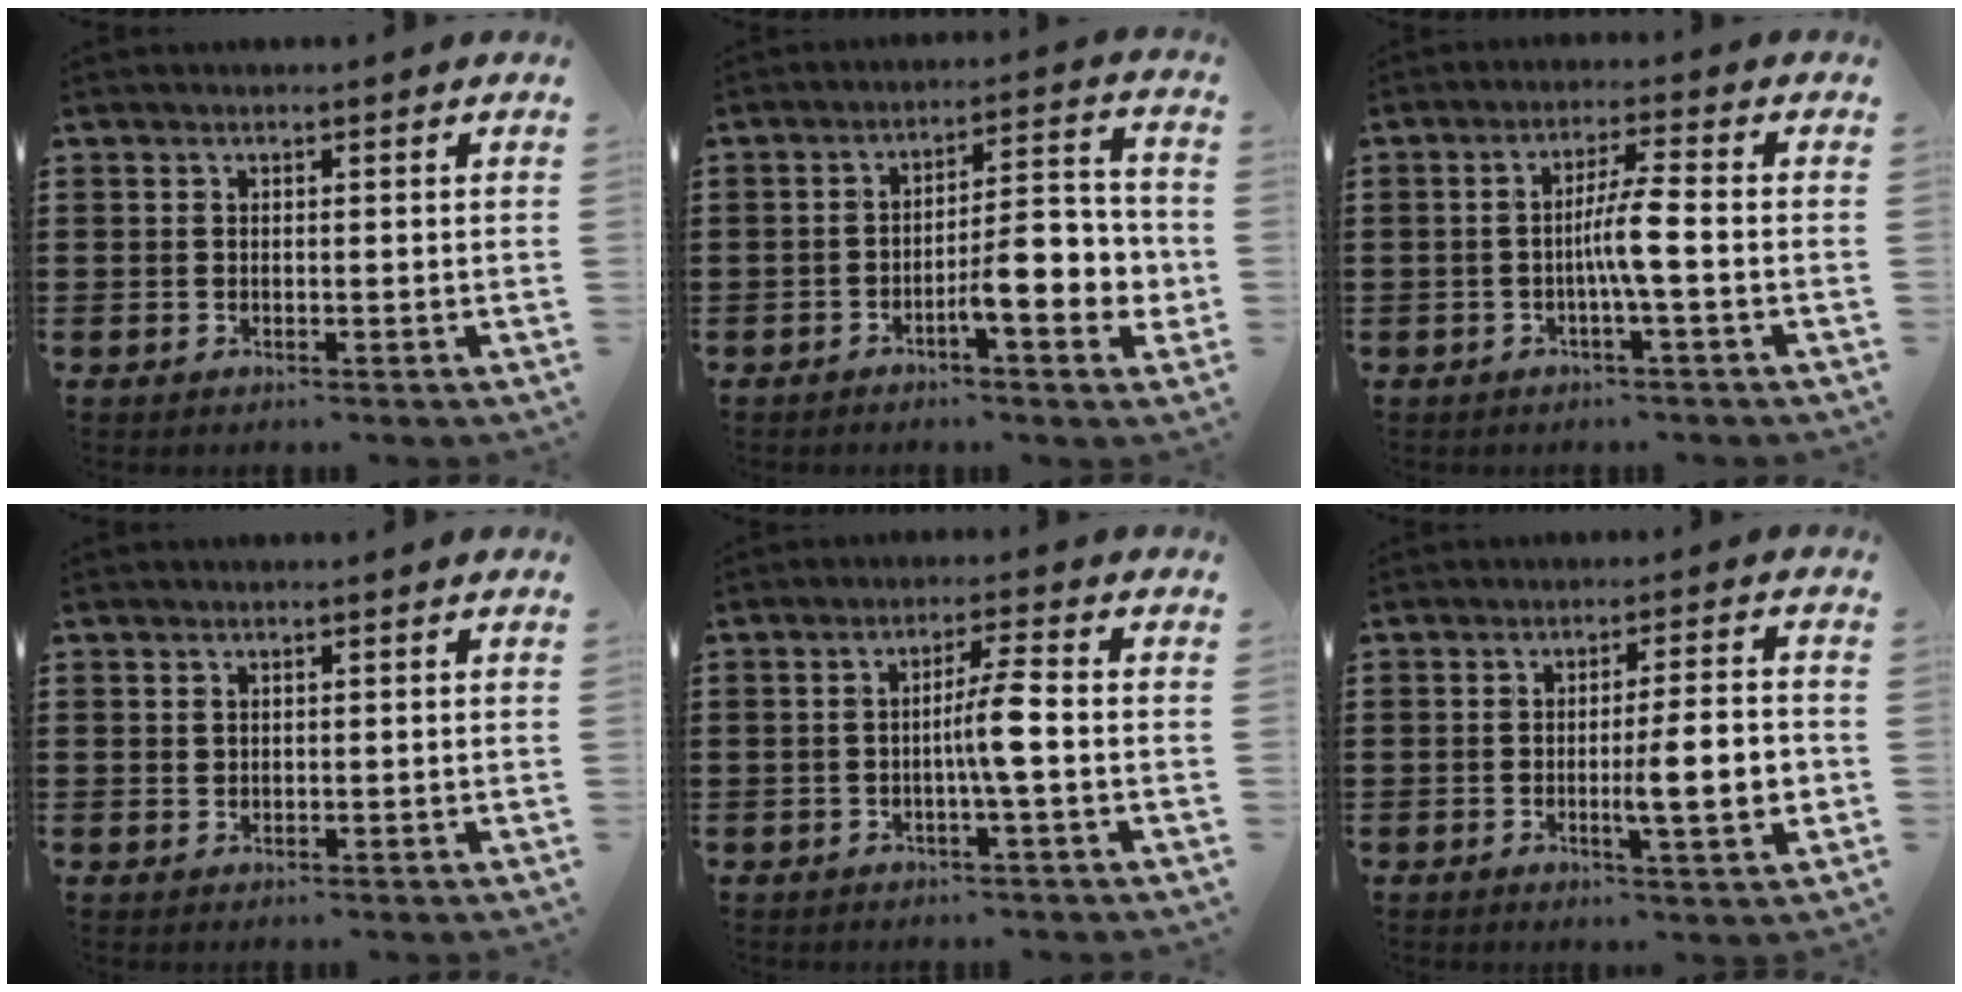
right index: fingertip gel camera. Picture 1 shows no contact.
{"total": 8.7, "force": [-2.8, 2.4, 7.9], "torque": [-0.113, -0.014, -0.053]}
{"total": 4.9, "force": [-1.1, -0.2, 4.8], "torque": [-0.087, -0.004, -0.023]}
{"total": 0.8, "force": [0.4, 0.6, 0.2], "torque": [-0.006, 0.003, 0.009]}
{"total": 4.9, "force": [-0.9, -0.2, 4.9], "torque": [-0.088, -0.002, -0.021]}
{"total": 7.7, "force": [-1.3, 1.1, 7.5], "torque": [-0.108, -0.008, -0.024]}